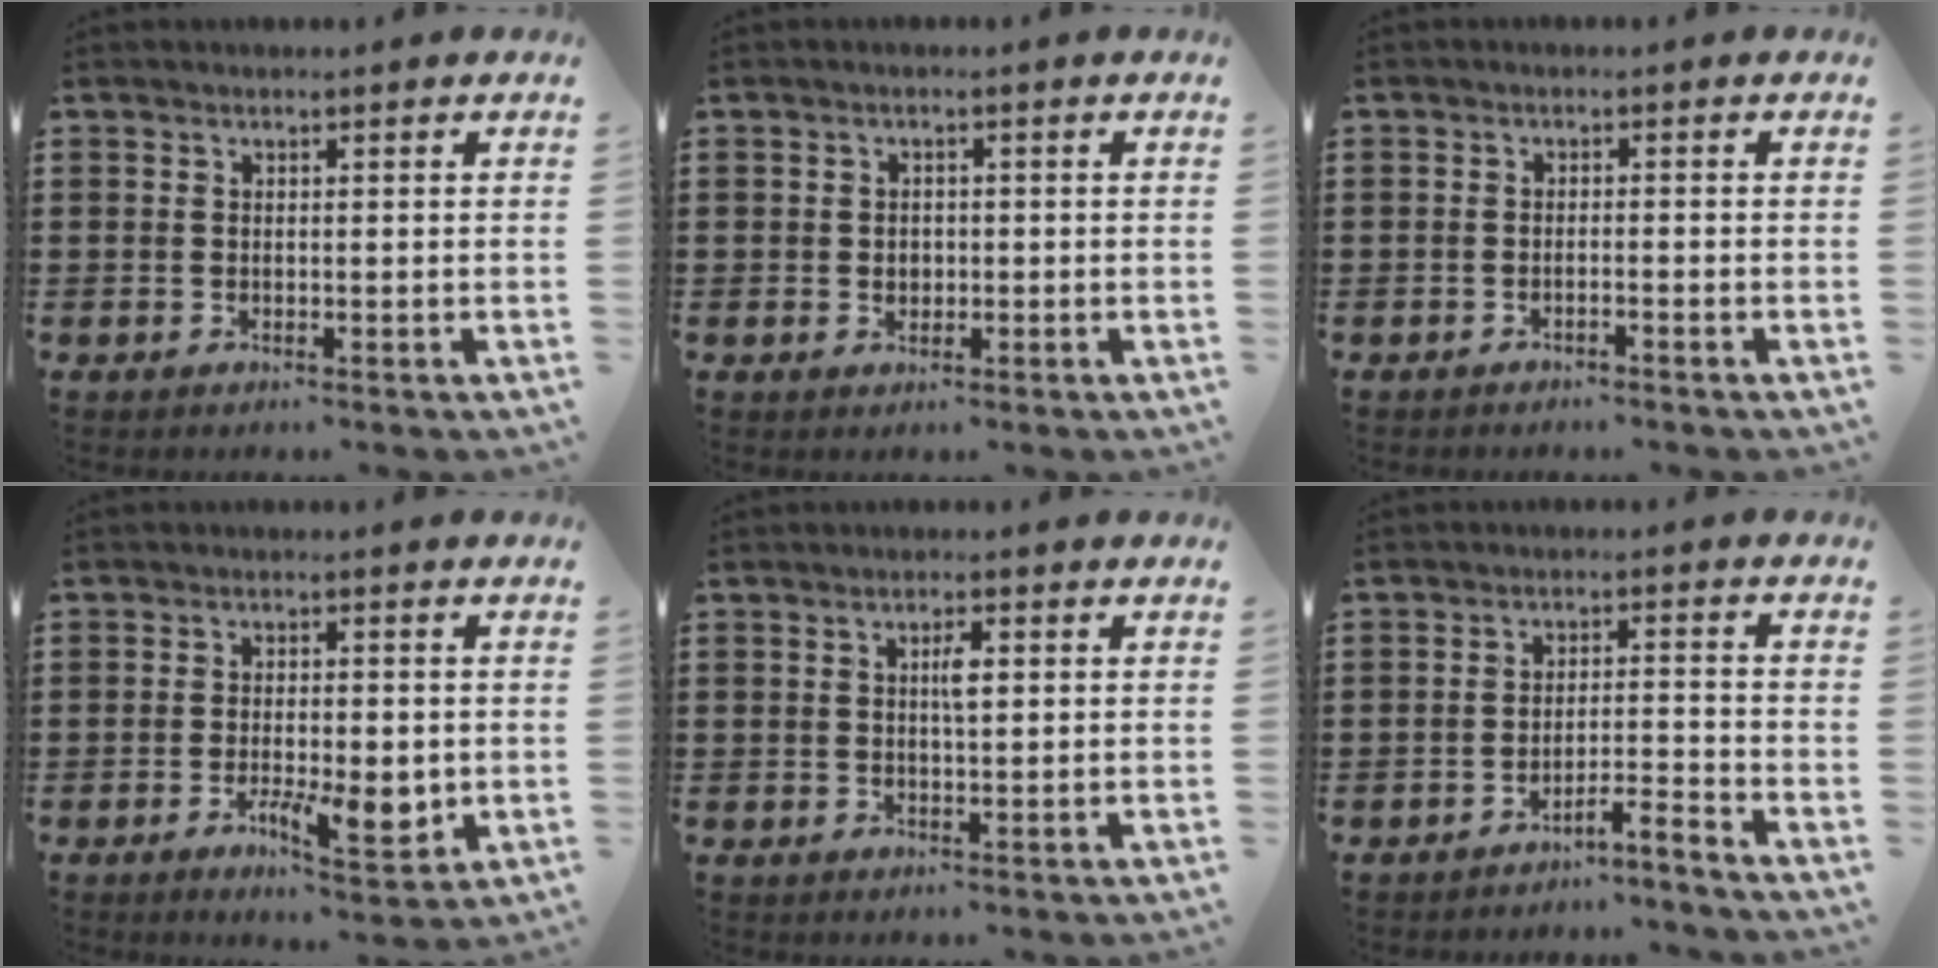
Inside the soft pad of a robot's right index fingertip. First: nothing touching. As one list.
[{"total": 1.3, "force": [0.0, 1.1, 0.7], "torque": [-0.014, 0.007, -0.002]}, {"total": 1.0, "force": [-1.0, 0.0, 0.3], "torque": [-0.006, 0.001, -0.018]}, {"total": 6.6, "force": [-1.8, 2.6, 5.8], "torque": [-0.100, -0.008, -0.030]}, {"total": 2.7, "force": [0.5, 0.8, 2.5], "torque": [-0.051, 0.004, 0.005]}, {"total": 3.6, "force": [-3.5, -0.6, 0.9], "torque": [-0.017, -0.005, -0.071]}]